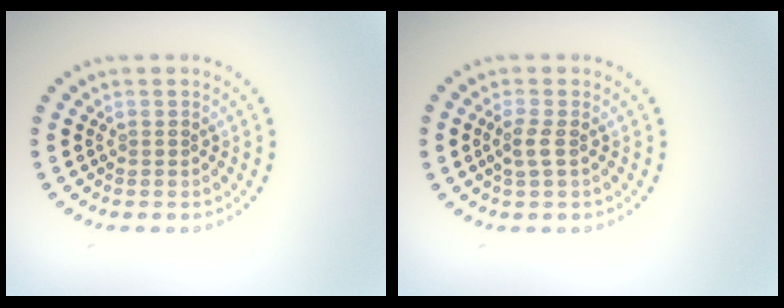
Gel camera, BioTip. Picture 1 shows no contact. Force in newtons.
{"total": 1.5, "press": 1.3, "slide": 0.6}